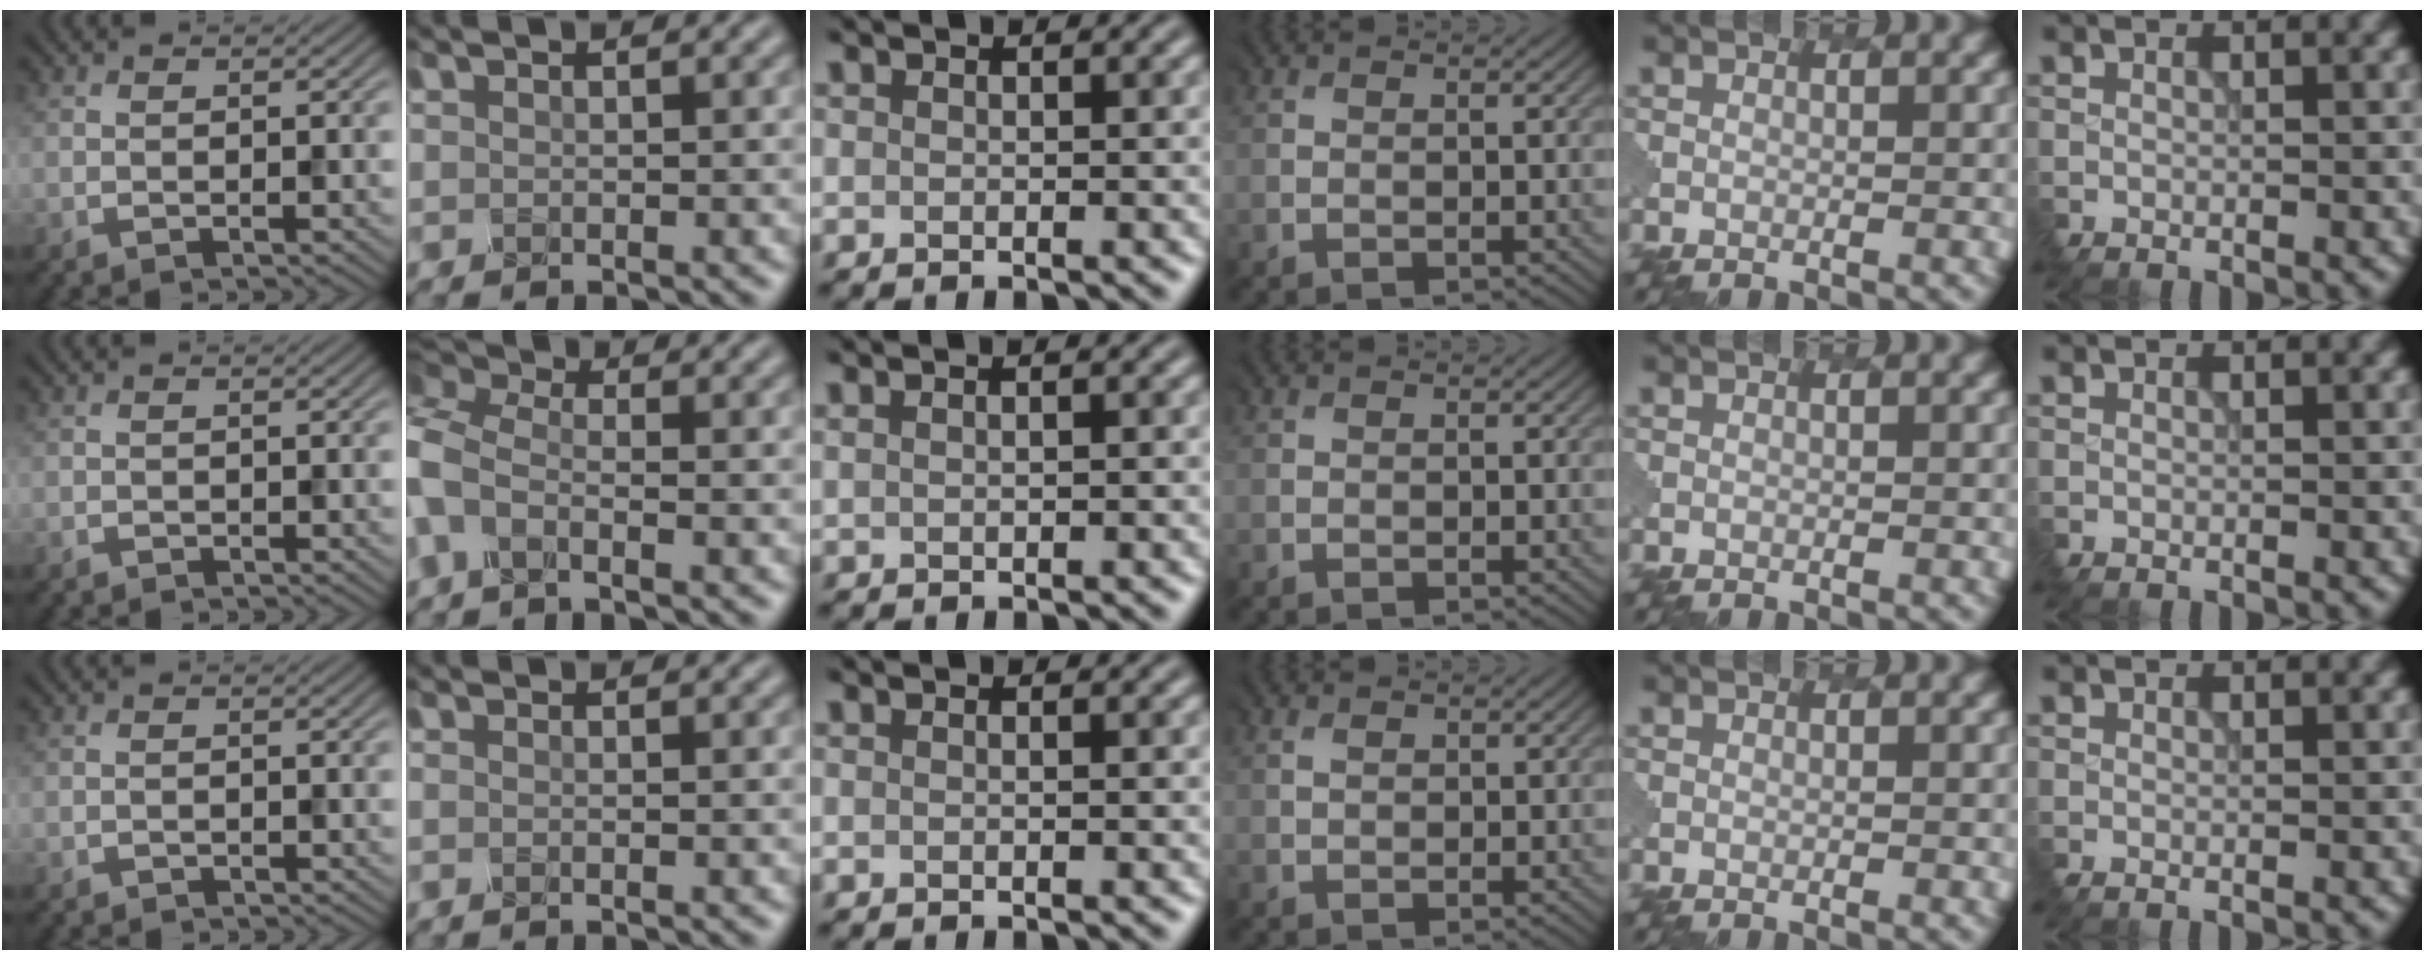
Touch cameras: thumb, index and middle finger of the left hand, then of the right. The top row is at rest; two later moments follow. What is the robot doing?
{"motion": "disassemble", "object": "battery cover"}